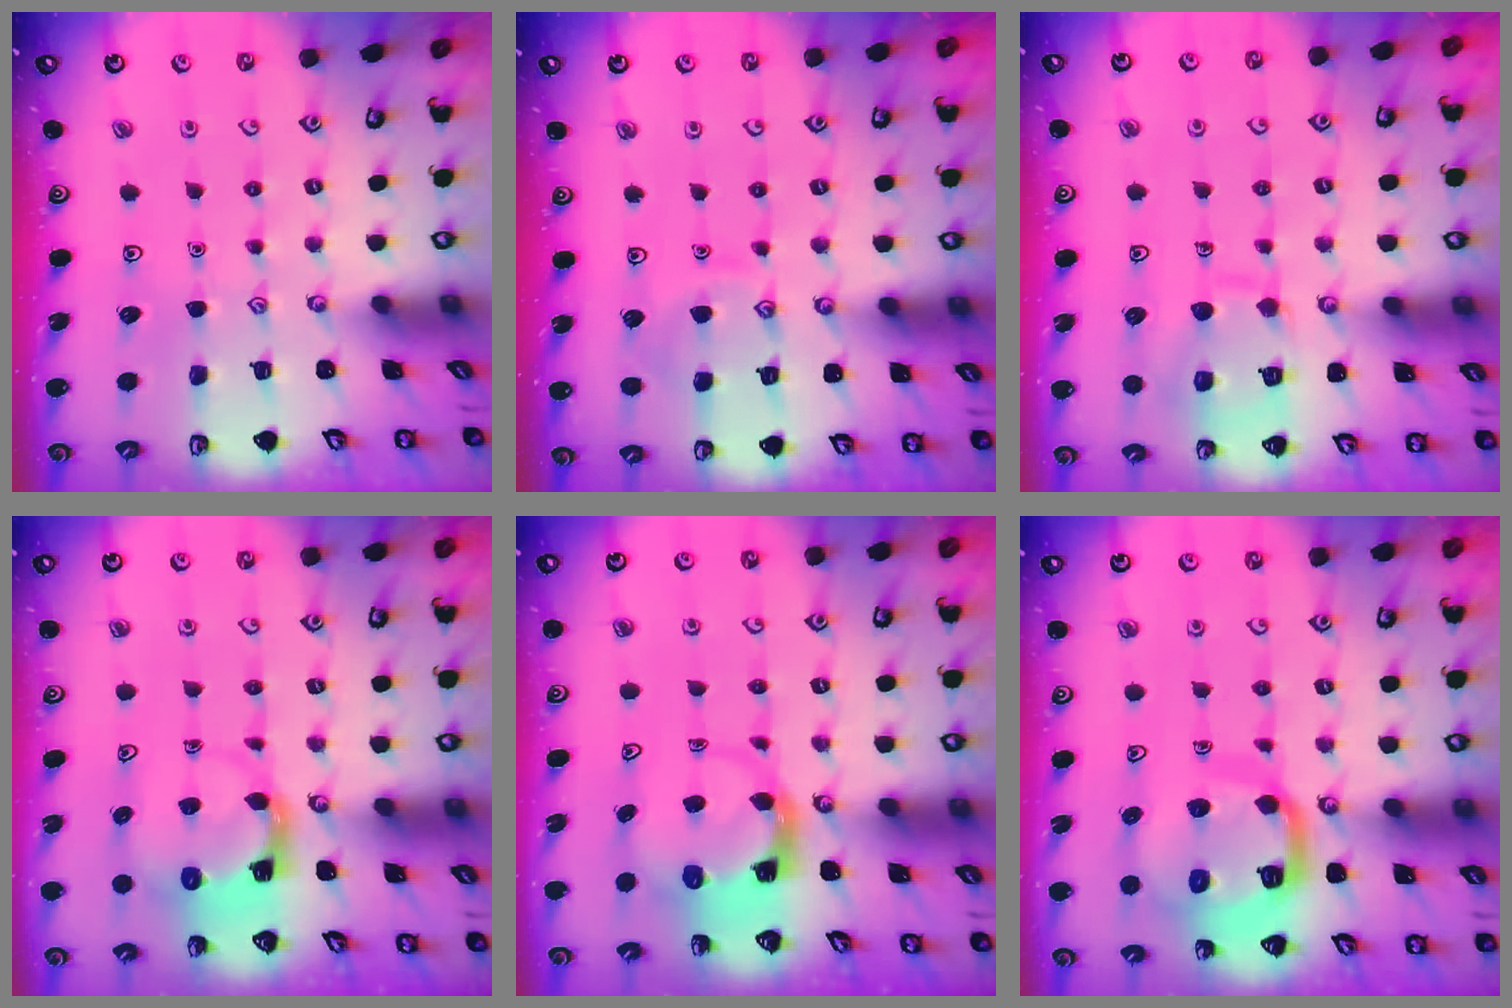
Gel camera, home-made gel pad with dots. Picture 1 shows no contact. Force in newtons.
{"total": 7.8, "press": 7.8, "slide": 0.7}
{"total": 11.9, "press": 11.9, "slide": 1.1}
{"total": 3.6, "press": 3.6, "slide": 0.4}
{"total": 3.7, "press": 3.6, "slide": 0.6}
{"total": 13.0, "press": 13.0, "slide": 1.3}